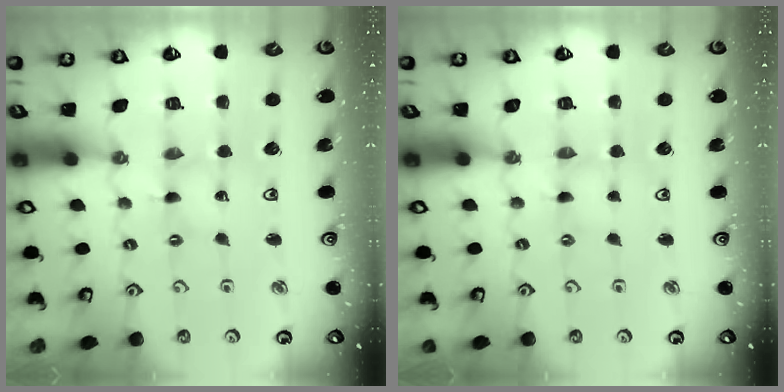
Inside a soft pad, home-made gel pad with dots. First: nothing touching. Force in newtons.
{"total": 0.0}